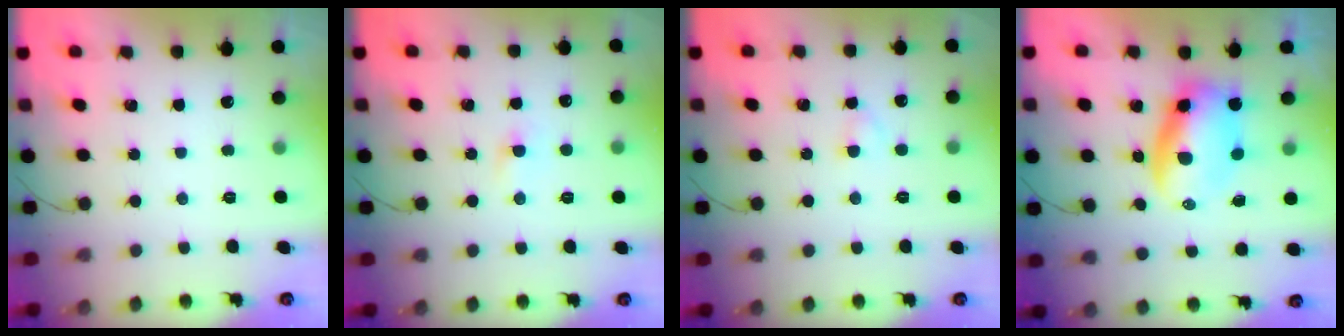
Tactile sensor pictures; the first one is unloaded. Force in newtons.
{"total": 1.5, "press": 1.2, "slide": 0.8}
{"total": 2.0, "press": 1.7, "slide": 1.0}
{"total": 8.0, "press": 7.7, "slide": 2.2}